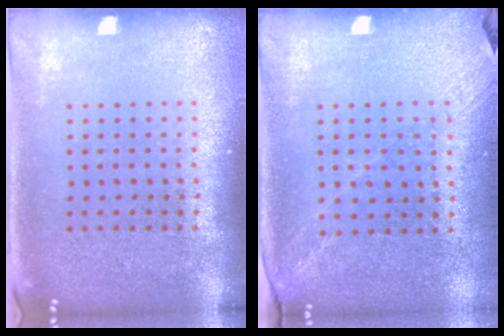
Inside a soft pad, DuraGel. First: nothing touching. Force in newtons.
{"total": 1.3, "press": 1.0, "slide": 0.9}